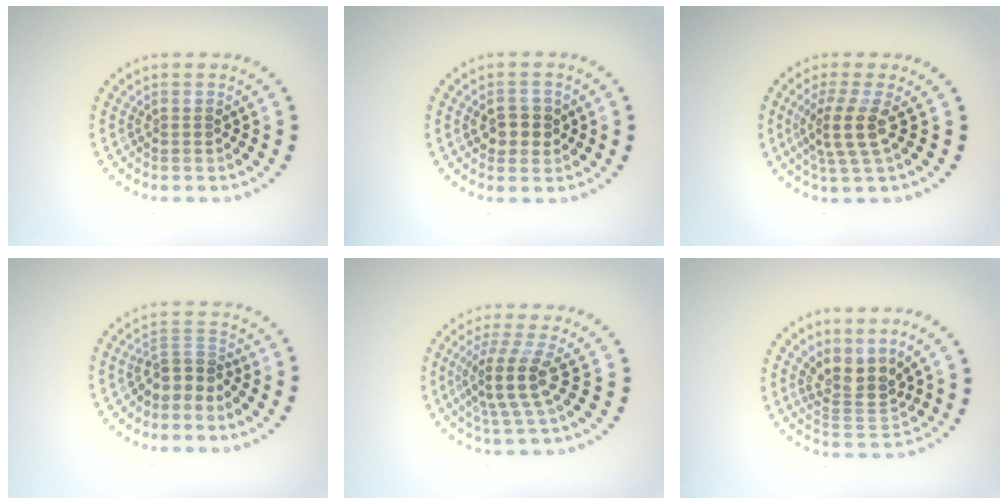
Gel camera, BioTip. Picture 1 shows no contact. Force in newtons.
{"total": 2.7, "press": 2.6, "slide": 0.5}
{"total": 3.3, "press": 2.6, "slide": 2.0}
{"total": 2.4, "press": 1.8, "slide": 1.7}
{"total": 3.8, "press": 2.8, "slide": 2.6}
{"total": 3.3, "press": 2.5, "slide": 2.2}